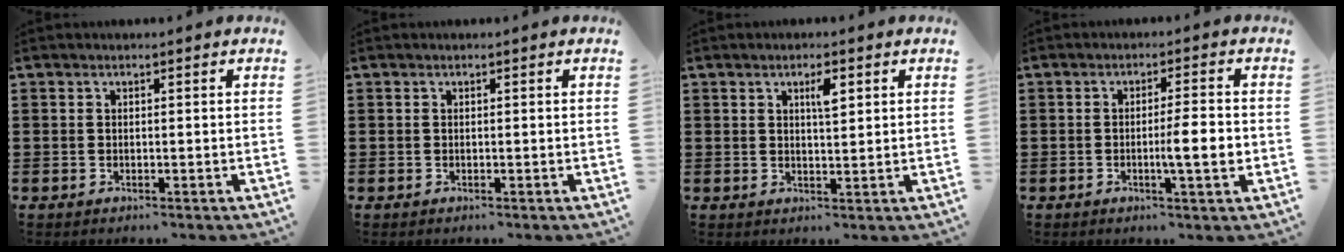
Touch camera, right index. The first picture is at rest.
{"total": 0.0}
{"total": 3.0, "force": [1.3, 0.8, 2.6], "torque": [-0.046, 0.002, 0.017]}
{"total": 5.4, "force": [-0.9, 0.5, 5.3], "torque": [-0.090, -0.004, -0.017]}